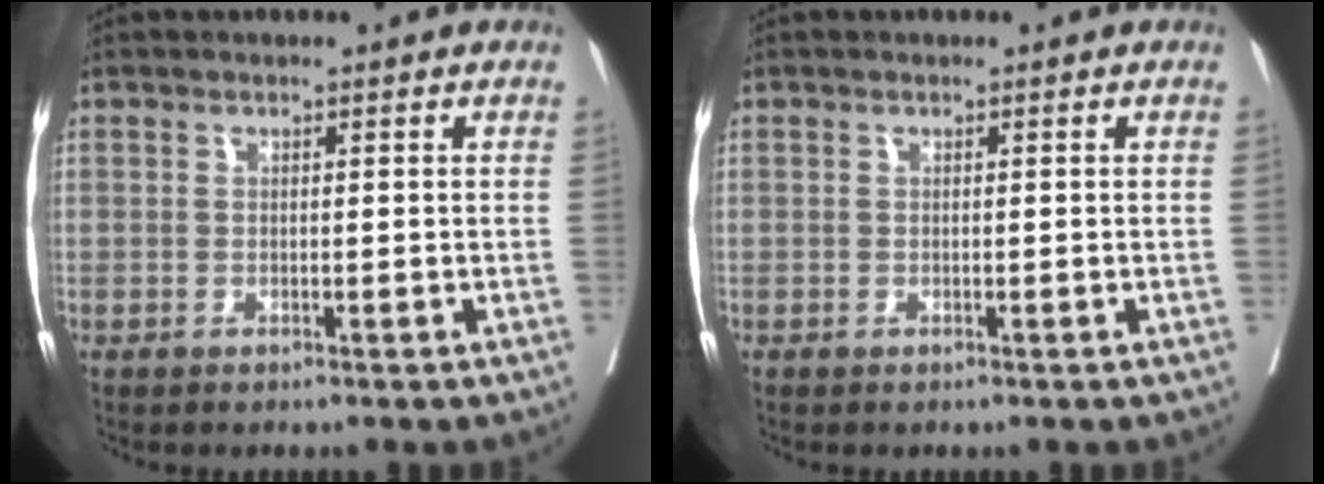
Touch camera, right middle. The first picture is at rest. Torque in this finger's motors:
{"motor_torque": [0.06, -0.03, 0.03, 0.01]}